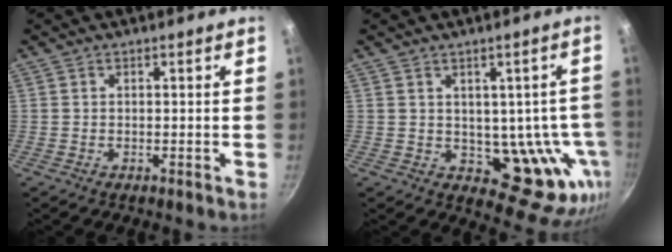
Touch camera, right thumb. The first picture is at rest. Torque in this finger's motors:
{"motor_torque": [-0.58, 0.73, 0.39, -0.04, 0.00]}